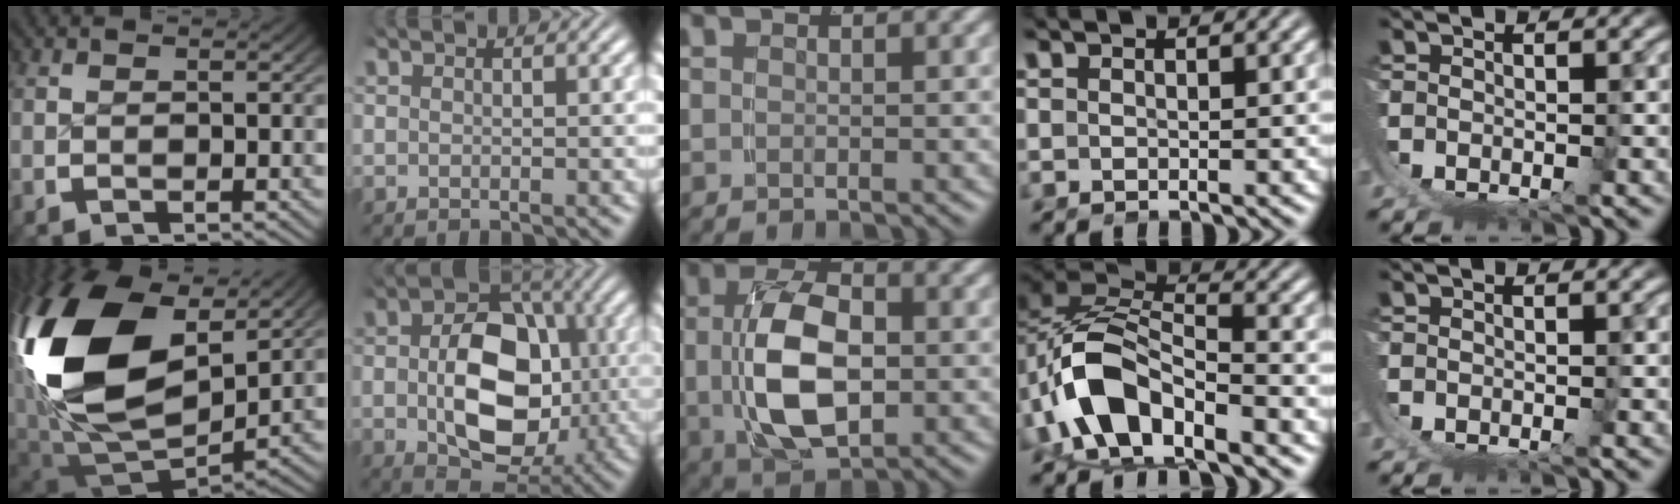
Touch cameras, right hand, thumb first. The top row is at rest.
{"thumb": {"total": 19.3, "force": [2.1, 11.0, 15.7], "torque": [-0.362, -0.053, 0.071]}, "index": {"total": 11.7, "force": [-1.2, 8.0, 8.4], "torque": [-0.160, -0.038, -0.005]}, "middle": {"total": 8.7, "force": [-0.3, 4.8, 7.3], "torque": [-0.150, -0.008, 0.004]}, "ring": {"total": 9.2, "force": [-2.3, 6.6, 5.9], "torque": [-0.150, -0.019, -0.047]}}